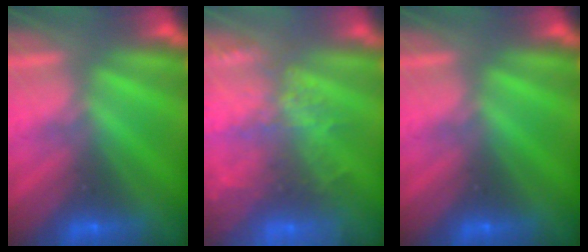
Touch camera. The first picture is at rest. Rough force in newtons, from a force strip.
{"total": 9.6}
{"total": 0.0}